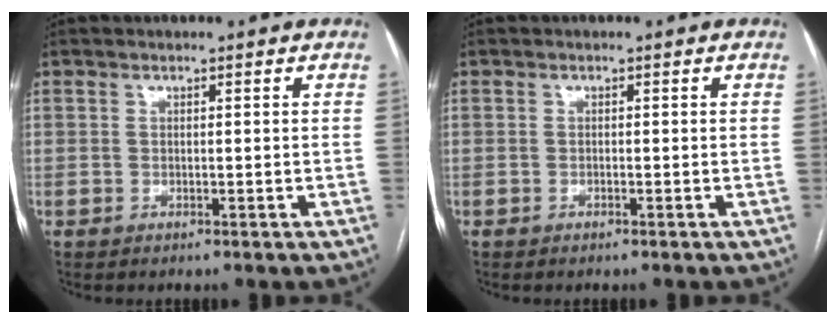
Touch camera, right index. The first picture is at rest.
{"total": 0.0}